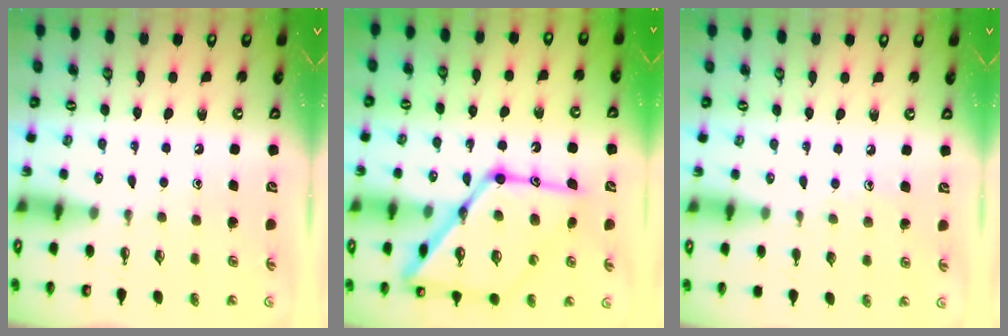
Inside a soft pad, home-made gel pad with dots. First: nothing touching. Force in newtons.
{"total": 24.2, "press": 24.1, "slide": 2.0}
{"total": 3.5, "press": 3.5, "slide": 0.4}